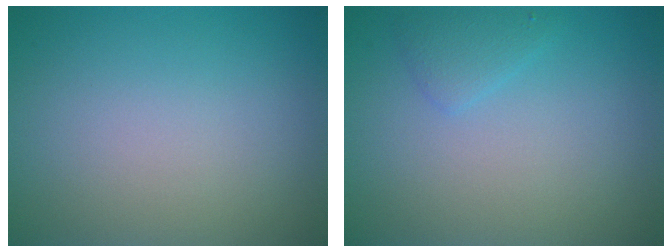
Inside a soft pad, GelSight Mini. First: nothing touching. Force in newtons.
{"total": 1.4, "press": 1.4, "slide": 0.0}